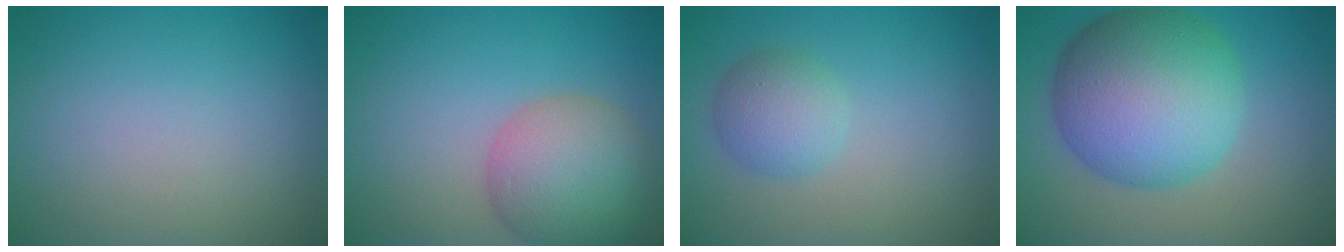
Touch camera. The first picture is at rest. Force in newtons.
{"total": 7.3, "press": 7.3, "slide": 0.5}
{"total": 3.1, "press": 3.1, "slide": 0.1}
{"total": 12.4, "press": 12.4, "slide": 0.1}